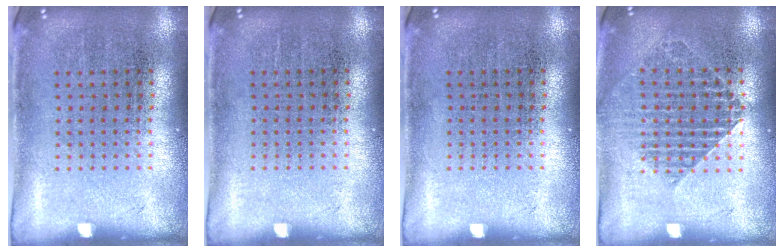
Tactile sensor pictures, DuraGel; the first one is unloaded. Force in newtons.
{"total": 0.0}
{"total": 0.0}
{"total": 1.4, "press": 1.3, "slide": 0.5}